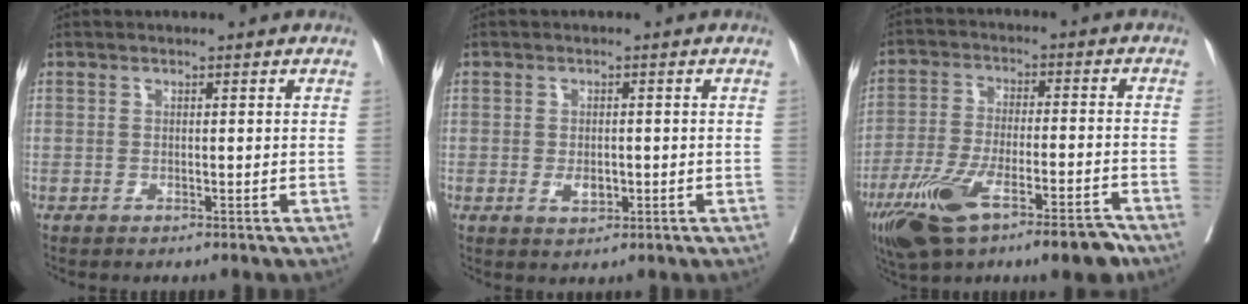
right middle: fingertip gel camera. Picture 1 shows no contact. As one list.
[{"total": 2.5, "force": [-0.6, 1.5, 1.9], "torque": [-0.029, 0.001, -0.004]}, {"total": 15.1, "force": [-9.6, 3.4, 11.2], "torque": [-0.195, -0.016, -0.162]}]